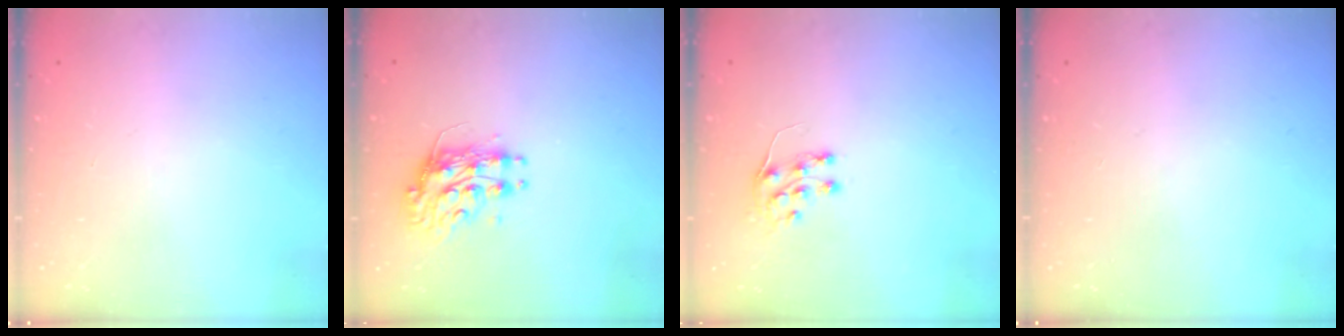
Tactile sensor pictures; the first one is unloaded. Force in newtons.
{"total": 9.2, "press": 9.2, "slide": 0.9}
{"total": 6.5, "press": 6.4, "slide": 0.6}
{"total": 0.0}